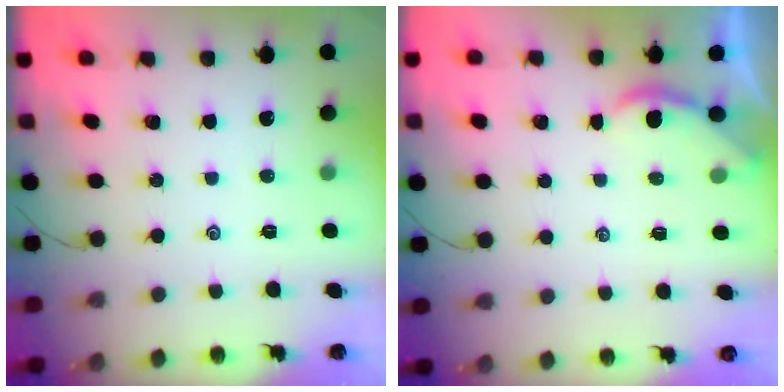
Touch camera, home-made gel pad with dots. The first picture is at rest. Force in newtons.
{"total": 1.5, "press": 1.5, "slide": 0.2}